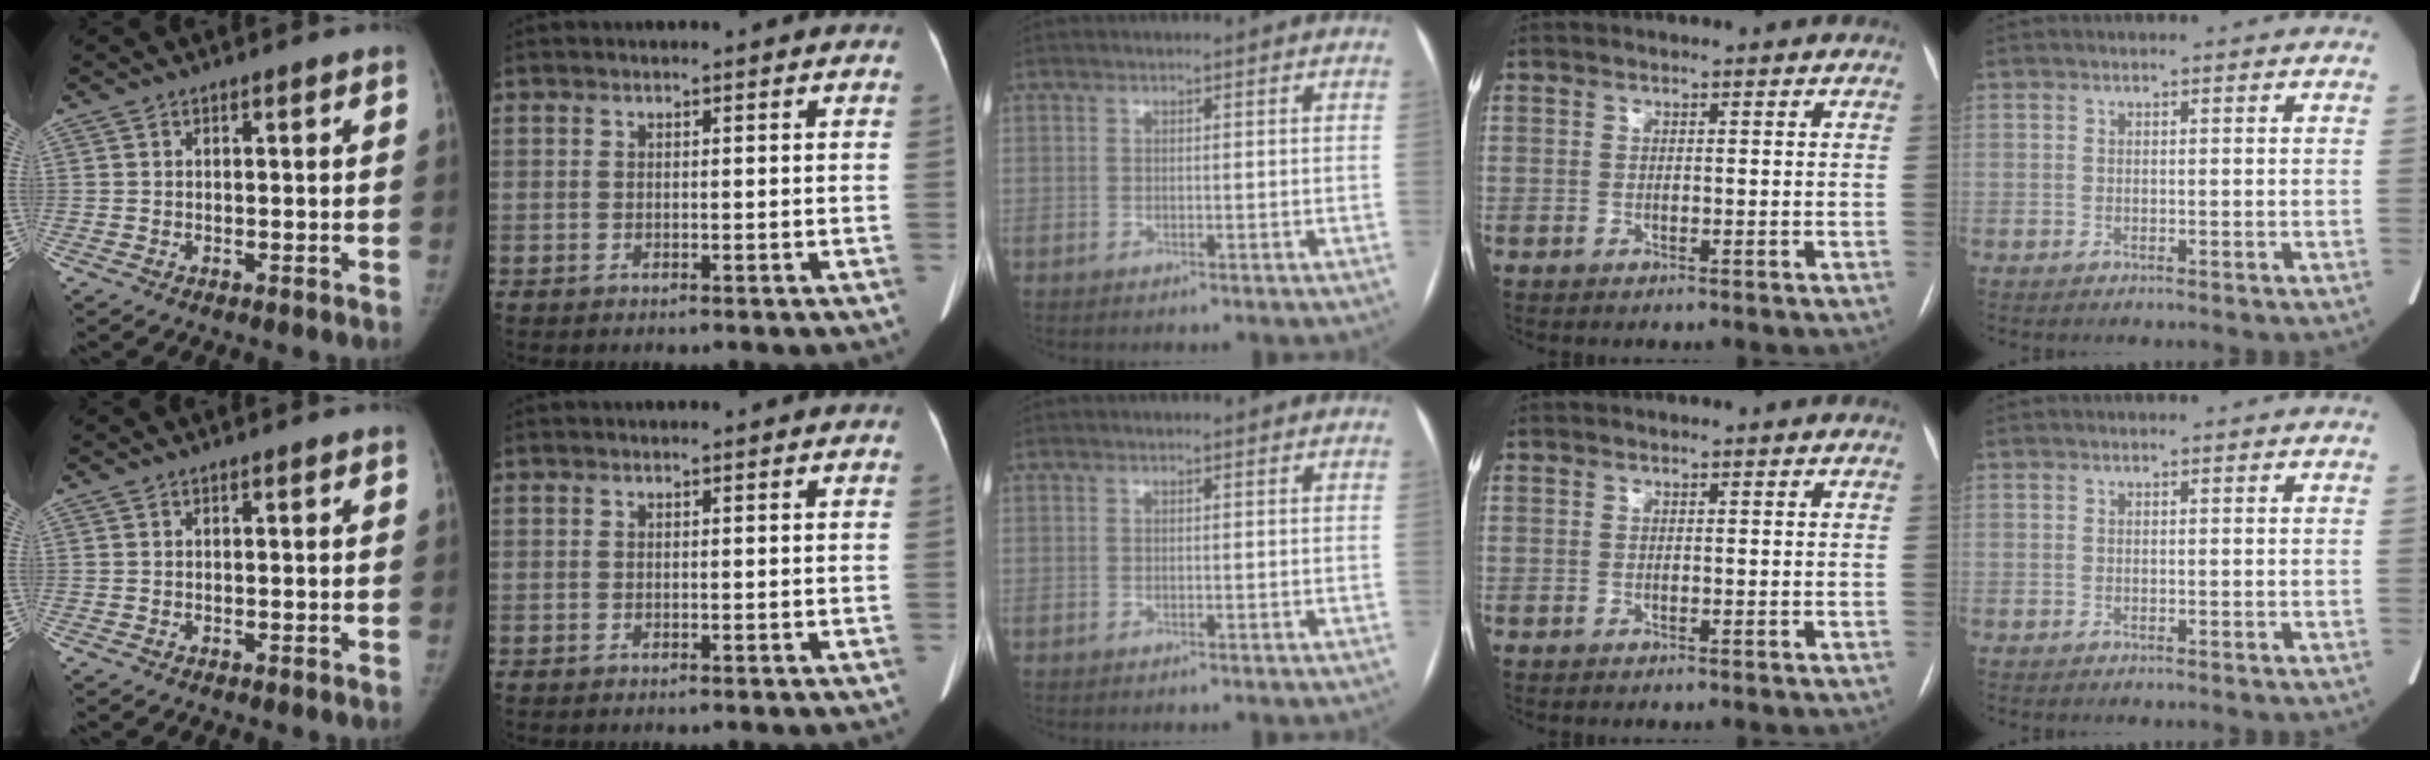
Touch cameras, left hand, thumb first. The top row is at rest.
{}